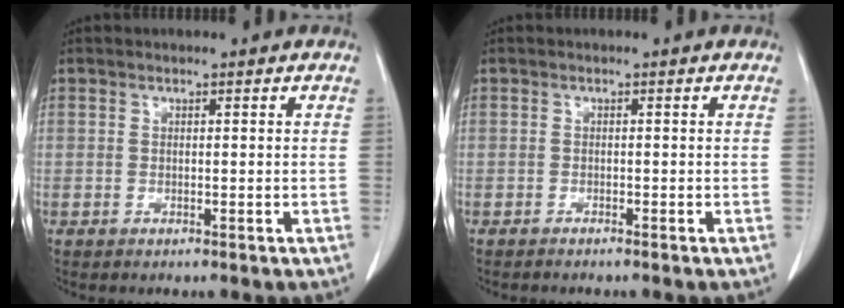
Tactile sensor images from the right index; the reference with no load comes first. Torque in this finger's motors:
{"motor_torque": [-0.08, 0.12, -0.05, -0.01]}